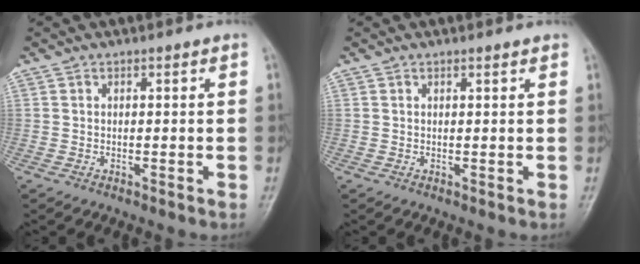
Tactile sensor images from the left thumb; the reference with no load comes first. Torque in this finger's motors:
{"motor_torque": [-0.09, 0.02, 0.00, -0.09, -0.01]}